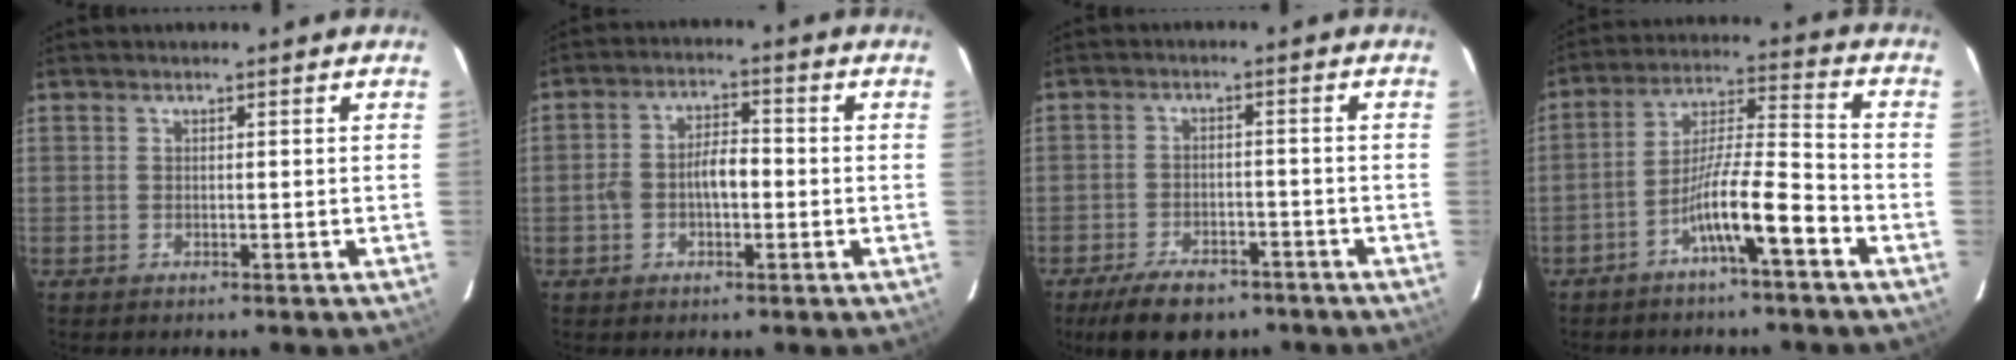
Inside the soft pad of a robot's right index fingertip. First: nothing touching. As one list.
[{"total": 5.9, "force": [-1.0, 2.8, 5.1], "torque": [-0.107, 0.021, -0.018]}, {"total": 8.8, "force": [-6.6, 4.0, 4.2], "torque": [-0.075, -0.004, -0.107]}, {"total": 10.1, "force": [-5.4, 0.3, 8.5], "torque": [-0.158, 0.014, -0.098]}]